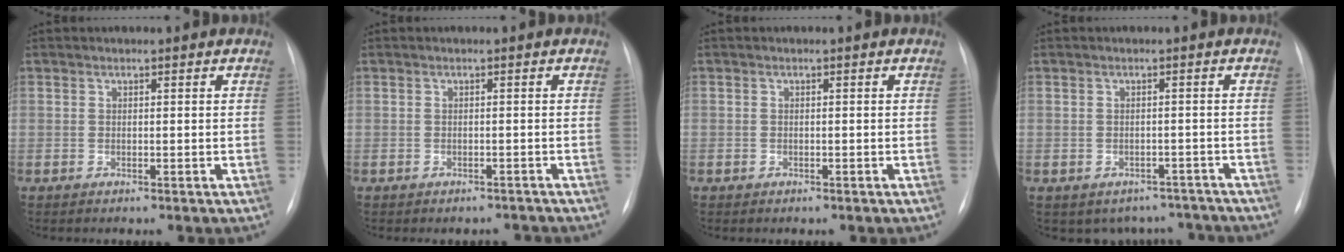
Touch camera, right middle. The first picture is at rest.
{"total": 2.1, "force": [-1.9, 0.9, 0.0], "torque": [0.004, 0.003, -0.025]}
{"total": 0.6, "force": [-0.3, 0.5, 0.1], "torque": [-0.005, 0.004, -0.005]}
{"total": 6.8, "force": [-5.6, 3.8, 0.4], "torque": [0.011, 0.024, -0.062]}